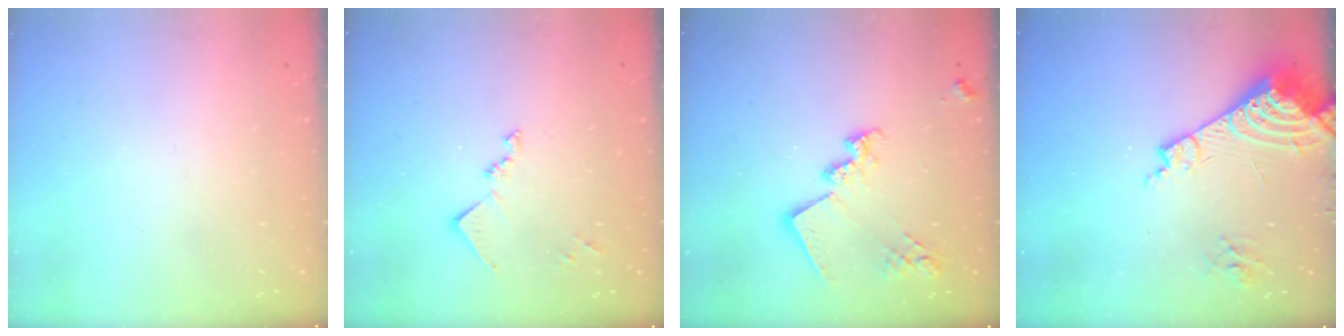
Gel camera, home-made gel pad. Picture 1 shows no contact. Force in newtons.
{"total": 9.6, "press": 9.6, "slide": 0.5}
{"total": 15.2, "press": 15.2, "slide": 0.8}
{"total": 13.2, "press": 13.1, "slide": 1.7}